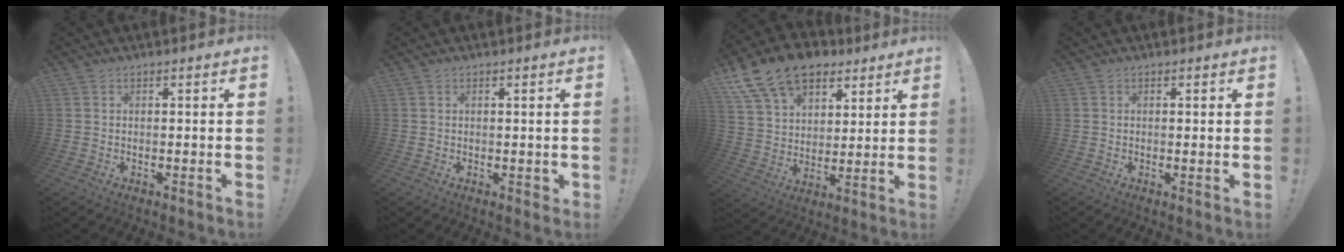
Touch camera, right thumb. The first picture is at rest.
{"total": 1.6, "force": [0.4, 1.1, 1.0], "torque": [-0.004, -0.002, 0.006]}
{"total": 16.8, "force": [10.2, 10.8, 7.9], "torque": [-0.135, -0.054, 0.194]}
{"total": 1.0, "force": [0.4, -0.2, 0.9], "torque": [-0.010, -0.003, 0.005]}